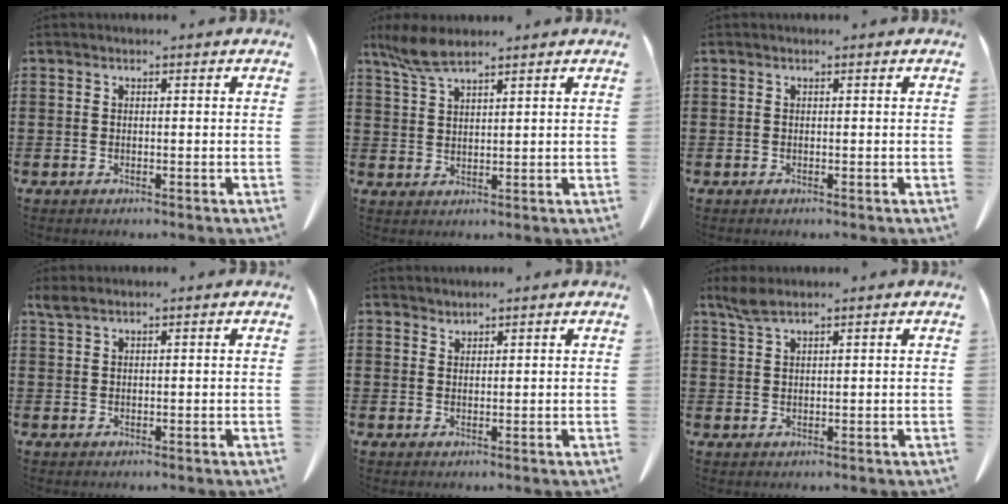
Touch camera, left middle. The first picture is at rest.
{"total": 5.0, "force": [3.7, 1.1, 3.2], "torque": [-0.071, -0.001, 0.069]}
{"total": 0.0}
{"total": 1.6, "force": [1.3, 0.2, 1.0], "torque": [-0.023, 0.000, 0.024]}
{"total": 1.3, "force": [1.2, 0.0, -0.1], "torque": [0.000, -0.003, 0.025]}
{"total": 2.7, "force": [2.1, 0.3, 1.6], "torque": [-0.038, -0.001, 0.039]}